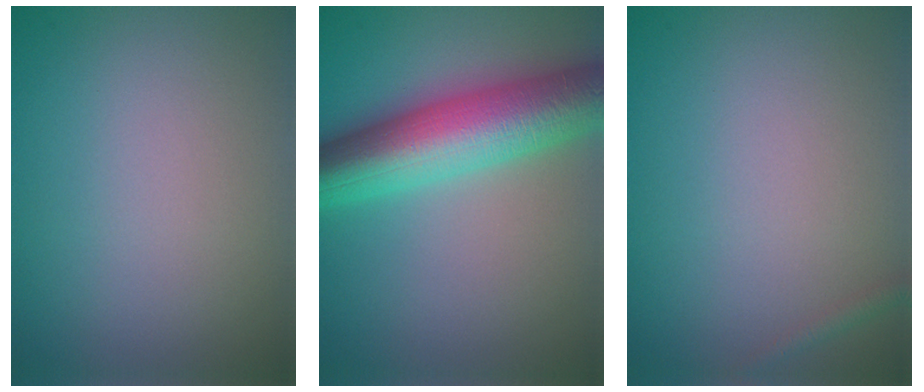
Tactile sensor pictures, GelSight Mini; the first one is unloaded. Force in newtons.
{"total": 10.0, "press": 10.0, "slide": 0.2}
{"total": 0.8, "press": 0.8, "slide": 0.1}